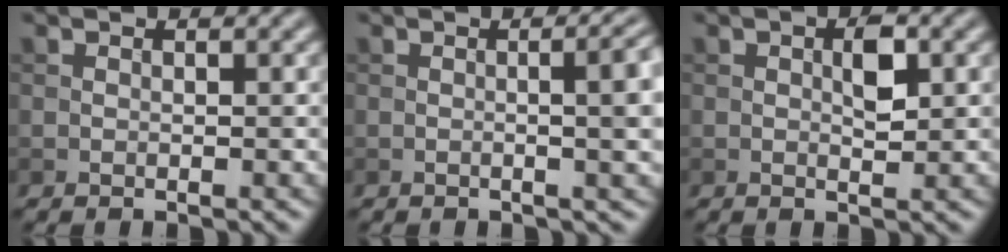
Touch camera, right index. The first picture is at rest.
{"total": 6.9, "force": [0.0, 2.8, 6.3], "torque": [-0.043, 0.013, -0.001]}
{"total": 2.3, "force": [0.5, 0.9, 2.1], "torque": [-0.035, 0.001, 0.007]}